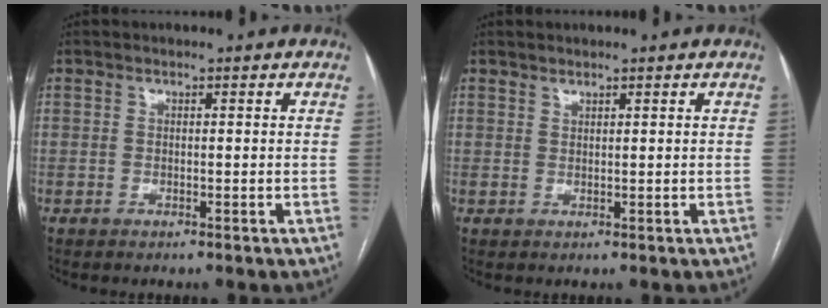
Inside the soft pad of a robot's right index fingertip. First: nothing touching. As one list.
[{"total": 0.6, "force": [0.6, 0.0, 0.1], "torque": [-0.005, -0.003, 0.013]}]